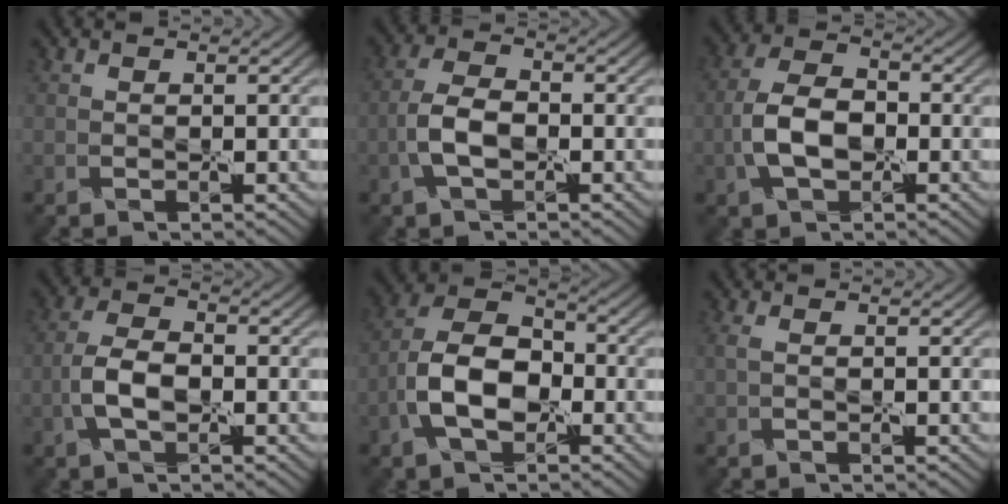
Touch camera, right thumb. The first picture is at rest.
{"total": 4.0, "force": [-1.6, 1.8, 3.1], "torque": [-0.065, 0.014, -0.041]}
{"total": 6.0, "force": [-1.7, 3.5, 4.5], "torque": [-0.099, 0.011, -0.043]}
{"total": 4.1, "force": [-1.6, 1.8, 3.3], "torque": [-0.068, 0.014, -0.041]}
{"total": 8.2, "force": [-2.9, 4.8, 5.9], "torque": [-0.127, 0.011, -0.068]}
{"total": 0.7, "force": [0.2, -0.3, 0.7], "torque": [-0.020, 0.004, -0.001]}